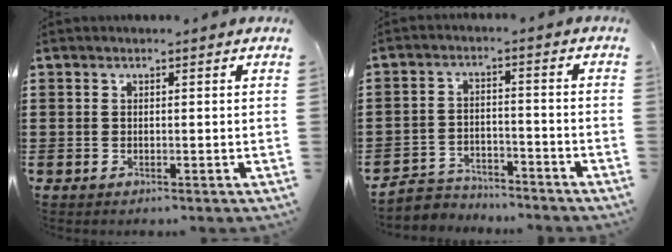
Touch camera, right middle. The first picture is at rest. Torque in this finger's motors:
{"motor_torque": [0.55, -0.47, 0.04, -0.03]}